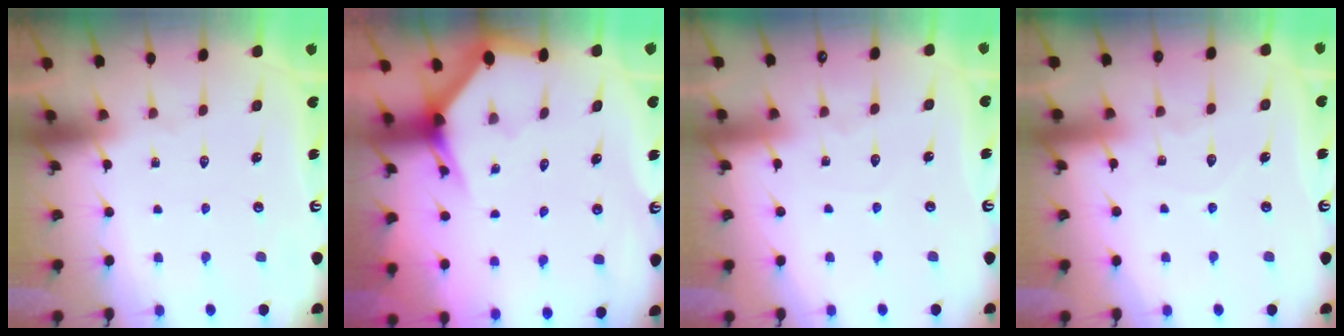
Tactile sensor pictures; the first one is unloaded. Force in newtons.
{"total": 2.9, "press": 2.9, "slide": 0.0}
{"total": 2.9, "press": 2.9, "slide": 0.3}
{"total": 5.8, "press": 5.8, "slide": 0.2}